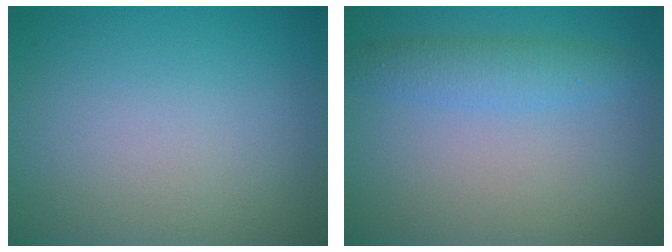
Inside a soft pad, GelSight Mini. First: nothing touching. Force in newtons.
{"total": 2.8, "press": 2.8, "slide": 0.0}